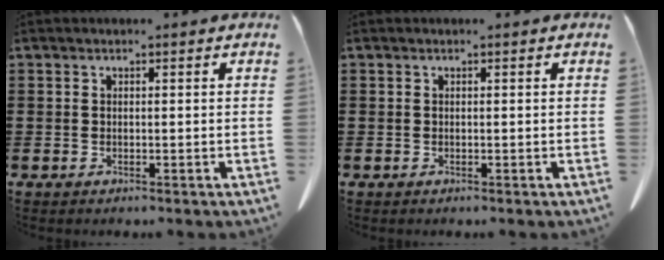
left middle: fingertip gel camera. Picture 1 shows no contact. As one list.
[{"total": 0.0}]